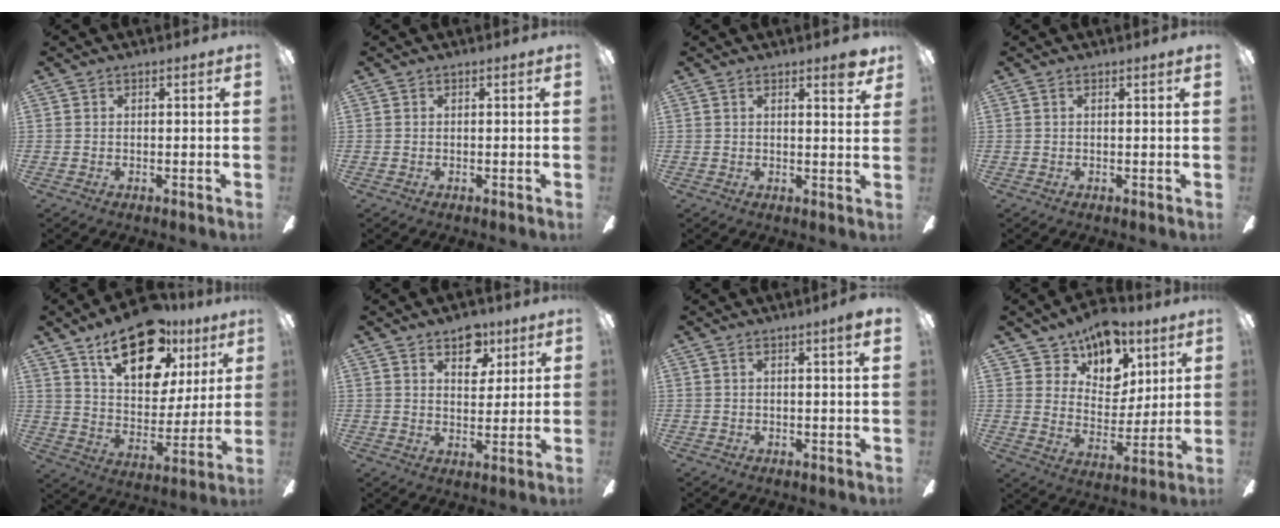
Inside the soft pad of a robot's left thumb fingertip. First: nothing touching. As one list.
[{"total": 0.0}, {"total": 3.7, "force": [2.7, 0.5, 2.4], "torque": [-0.021, -0.017, 0.039]}, {"total": 0.5, "force": [0.3, -0.1, 0.4], "torque": [-0.007, 0.000, 0.004]}, {"total": 20.8, "force": [13.0, 10.8, 12.1], "torque": [-0.177, -0.068, 0.224]}, {"total": 8.1, "force": [5.2, 4.9, 3.6], "torque": [-0.029, -0.023, 0.089]}, {"total": 2.3, "force": [1.4, -0.2, 1.7], "torque": [-0.027, -0.004, 0.022]}, {"total": 13.5, "force": [10.2, 8.0, 3.8], "torque": [-0.069, -0.073, 0.191]}]